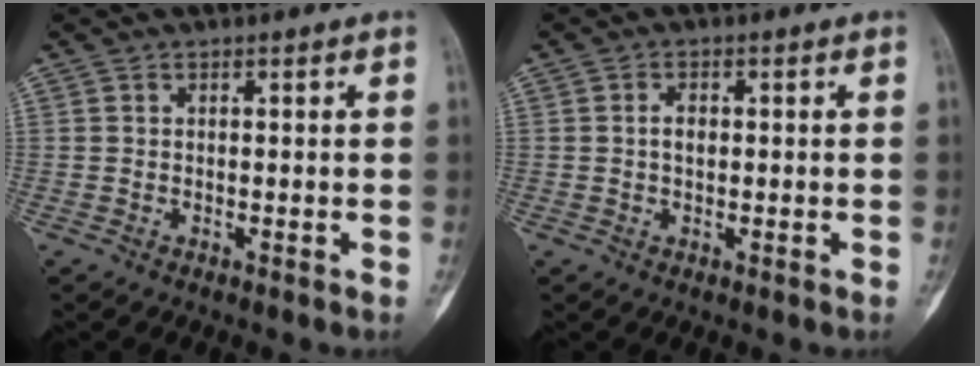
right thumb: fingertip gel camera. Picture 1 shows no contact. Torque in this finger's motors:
{"motor_torque": [0.45, 0.33, 0.20, -0.32, 0.14]}